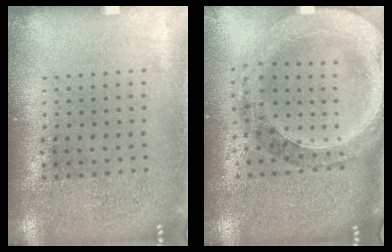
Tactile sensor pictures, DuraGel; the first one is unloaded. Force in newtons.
{"total": 1.6, "press": 1.5, "slide": 0.6}